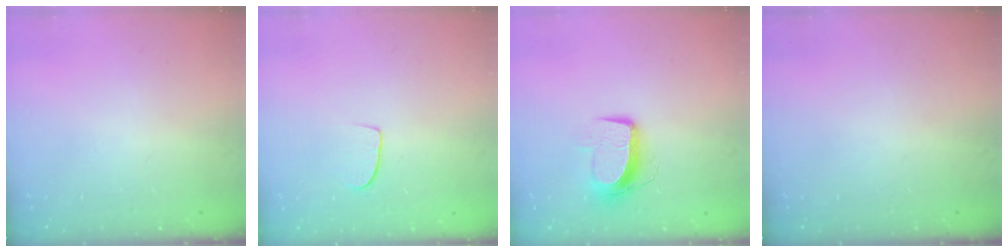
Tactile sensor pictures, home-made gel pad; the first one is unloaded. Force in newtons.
{"total": 6.1, "press": 6.1, "slide": 0.4}
{"total": 10.5, "press": 10.5, "slide": 0.8}
{"total": 0.0}